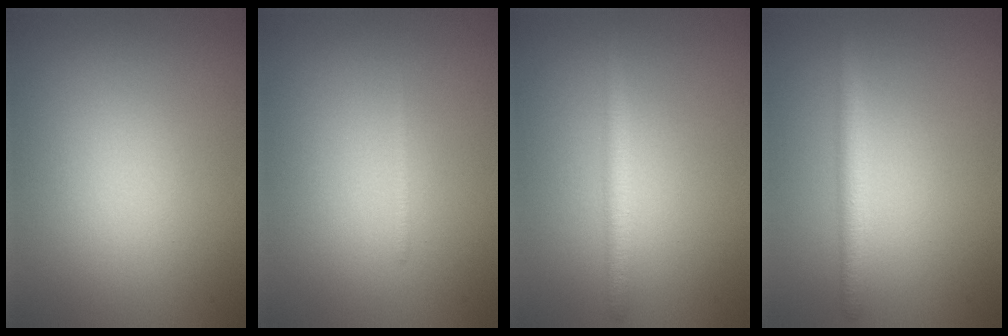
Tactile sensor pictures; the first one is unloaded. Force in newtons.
{"total": 0.6, "press": 0.6, "slide": 0.0}
{"total": 2.2, "press": 2.2, "slide": 0.1}
{"total": 2.3, "press": 2.3, "slide": 0.1}